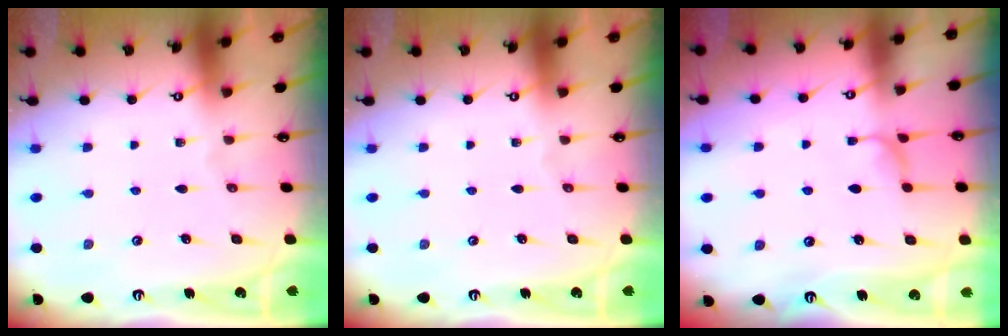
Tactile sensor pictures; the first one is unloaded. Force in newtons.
{"total": 0.0}
{"total": 2.3, "press": 2.3, "slide": 0.4}